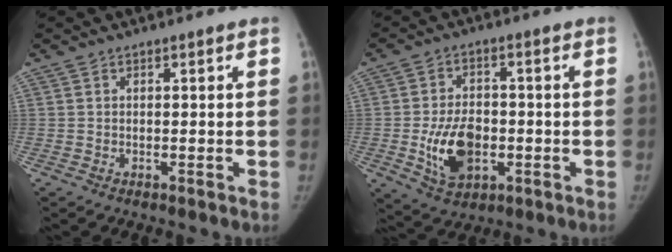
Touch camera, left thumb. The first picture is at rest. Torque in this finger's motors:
{"motor_torque": [0.58, 2.05, 0.72, -0.52, 0.03]}